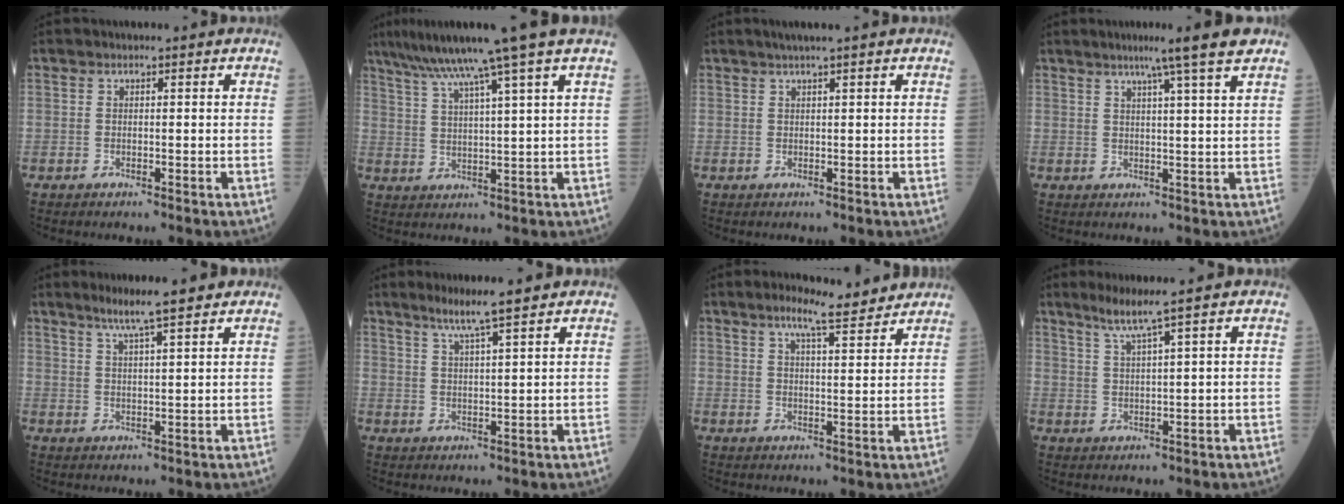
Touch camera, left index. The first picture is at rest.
{"total": 12.1, "force": [9.0, -2.9, 7.6], "torque": [-0.126, 0.003, 0.137]}
{"total": 2.3, "force": [1.6, -0.6, 1.5], "torque": [-0.023, 0.007, 0.032]}
{"total": 7.3, "force": [5.2, -1.5, 4.9], "torque": [-0.071, 0.004, 0.065]}
{"total": 6.9, "force": [5.3, -0.1, 4.4], "torque": [-0.073, 0.010, 0.089]}
{"total": 5.5, "force": [4.1, -0.8, 3.5], "torque": [-0.067, 0.000, 0.076]}
{"total": 6.9, "force": [5.9, 0.6, 3.5], "torque": [-0.058, 0.008, 0.086]}
{"total": 4.1, "force": [2.8, -1.5, 2.6], "torque": [-0.055, -0.008, 0.060]}